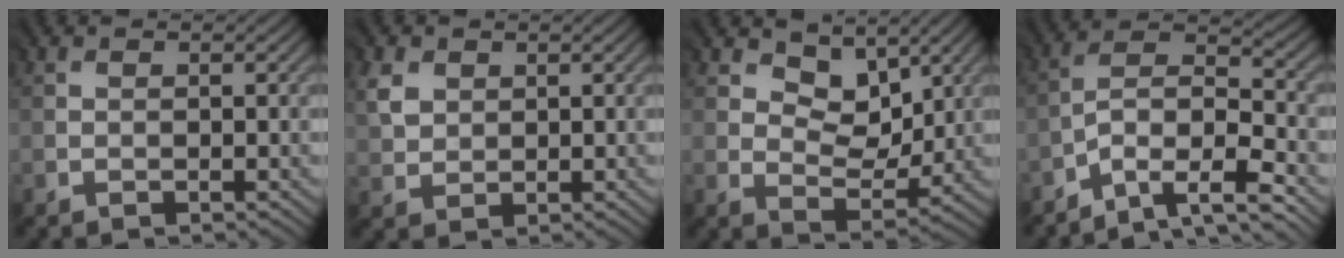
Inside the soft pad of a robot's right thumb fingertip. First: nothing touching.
{"total": 2.5, "force": [1.3, 2.1, 0.5], "torque": [-0.022, 0.002, 0.029]}
{"total": 6.3, "force": [4.1, 3.8, 3.0], "torque": [-0.055, -0.010, 0.067]}
{"total": 8.8, "force": [-5.8, 3.5, 5.6], "torque": [-0.112, -0.011, -0.112]}